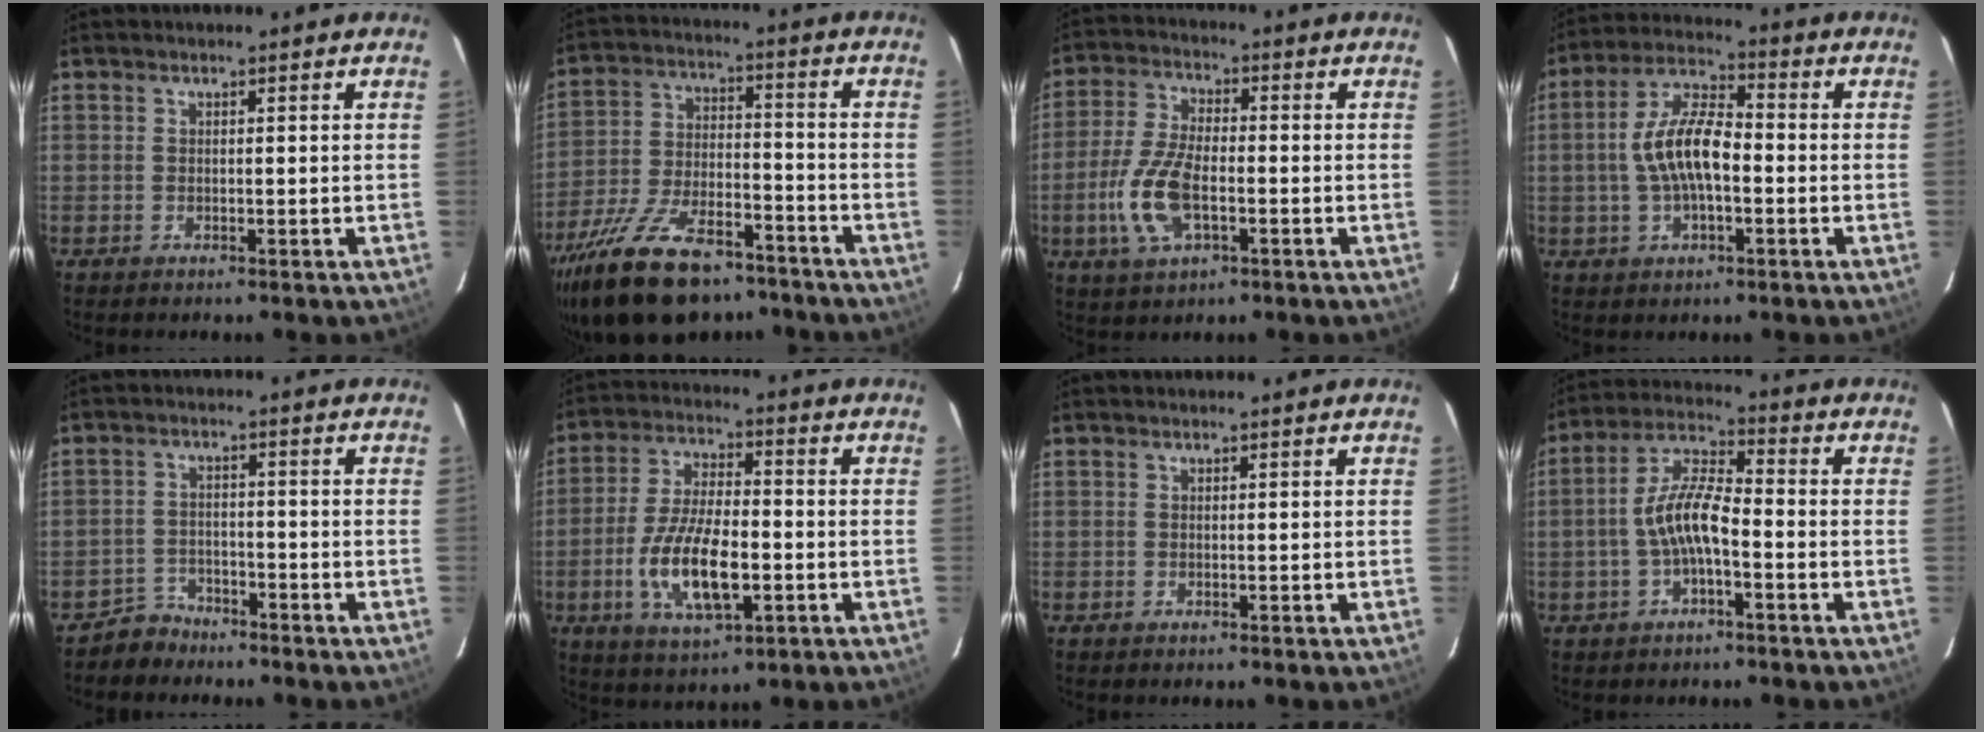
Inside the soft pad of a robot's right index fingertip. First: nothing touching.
{"total": 22.1, "force": [-16.0, 9.5, 11.9], "torque": [-0.244, -0.022, -0.257]}
{"total": 11.0, "force": [-3.2, 4.9, 9.3], "torque": [-0.206, 0.000, -0.060]}
{"total": 10.8, "force": [-1.3, 4.6, 9.7], "torque": [-0.195, 0.015, -0.025]}
{"total": 4.1, "force": [-3.5, 2.1, -0.3], "torque": [-0.003, 0.015, -0.064]}
{"total": 13.7, "force": [-3.7, 5.4, 12.0], "torque": [-0.245, -0.008, -0.063]}
{"total": 0.0}
{"total": 8.8, "force": [-2.4, 2.8, 8.0], "torque": [-0.170, 0.015, -0.045]}